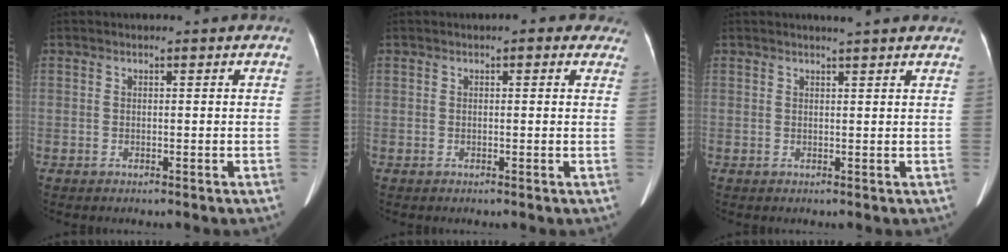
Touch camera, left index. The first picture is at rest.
{"total": 3.7, "force": [2.6, 1.7, 2.0], "torque": [-0.009, 0.013, 0.020]}
{"total": 6.1, "force": [5.4, 0.5, 2.7], "torque": [-0.037, 0.015, 0.057]}